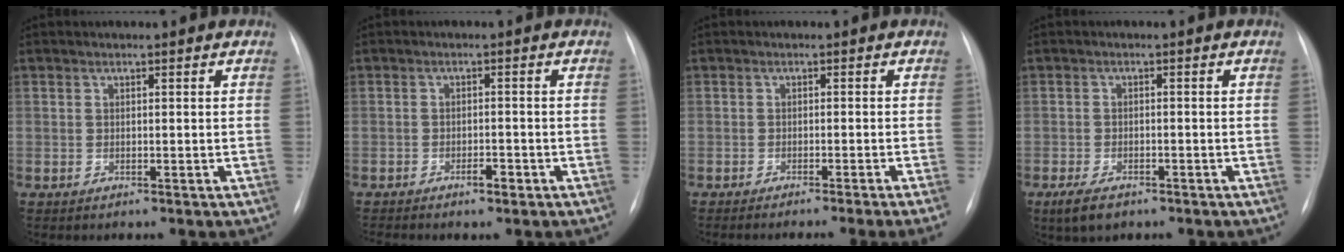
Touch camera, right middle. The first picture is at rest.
{"total": 2.3, "force": [-1.6, 0.6, 1.5], "torque": [-0.023, 0.001, -0.024]}
{"total": 8.2, "force": [-6.8, -1.9, 4.3], "torque": [-0.021, -0.012, -0.091]}
{"total": 4.2, "force": [-2.8, 1.9, 2.5], "torque": [-0.055, -0.008, -0.042]}